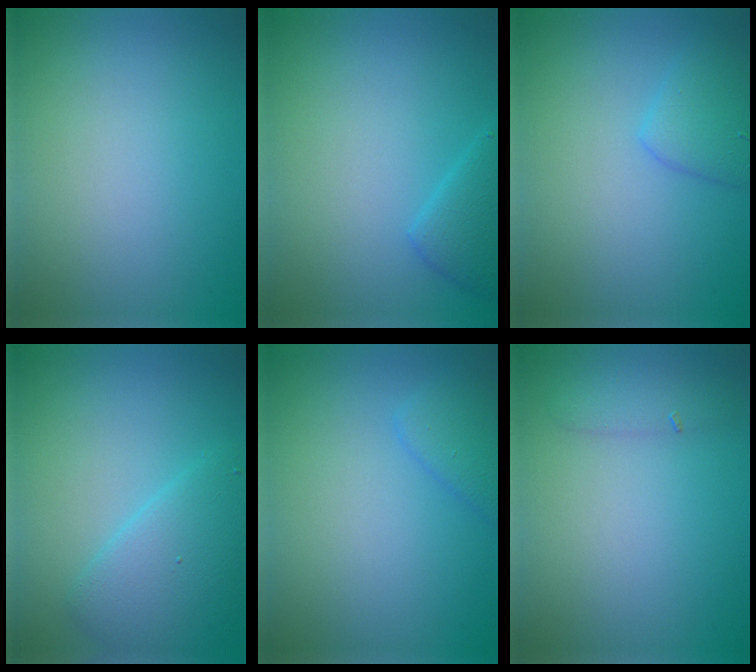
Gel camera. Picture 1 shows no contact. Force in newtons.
{"total": 2.3, "press": 2.3, "slide": 0.1}
{"total": 2.2, "press": 2.2, "slide": 0.1}
{"total": 3.9, "press": 3.9, "slide": 0.2}
{"total": 1.9, "press": 1.9, "slide": 0.1}
{"total": 1.4, "press": 1.4, "slide": 0.1}